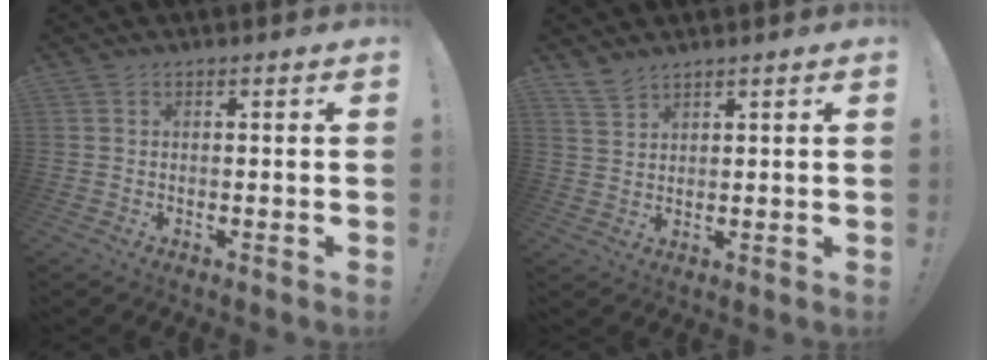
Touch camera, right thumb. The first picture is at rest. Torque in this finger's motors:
{"motor_torque": [0.30, -0.26, 0.03, -0.03, 0.03]}